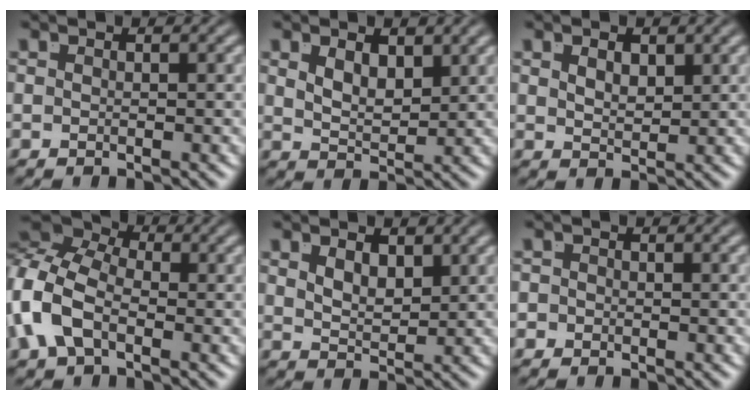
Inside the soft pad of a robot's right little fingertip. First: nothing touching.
{"total": 2.7, "force": [1.4, 1.3, 1.9], "torque": [-0.035, -0.012, 0.027]}
{"total": 1.3, "force": [0.8, -0.1, 1.0], "torque": [-0.017, -0.016, 0.029]}
{"total": 10.0, "force": [1.4, 7.7, 6.3], "torque": [-0.139, 0.005, 0.008]}
{"total": 2.0, "force": [1.2, 0.6, 1.5], "torque": [-0.027, -0.015, 0.030]}
{"total": 0.9, "force": [-0.6, 0.6, -0.1], "torque": [0.000, -0.008, -0.012]}